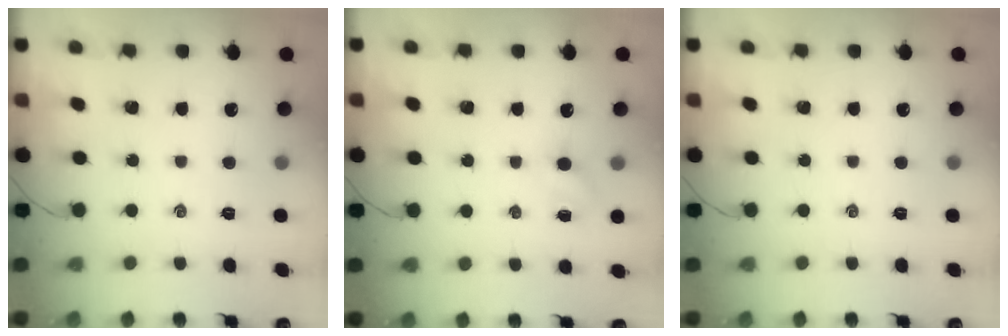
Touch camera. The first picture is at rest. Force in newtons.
{"total": 2.1, "press": 2.0, "slide": 0.7}
{"total": 0.0}